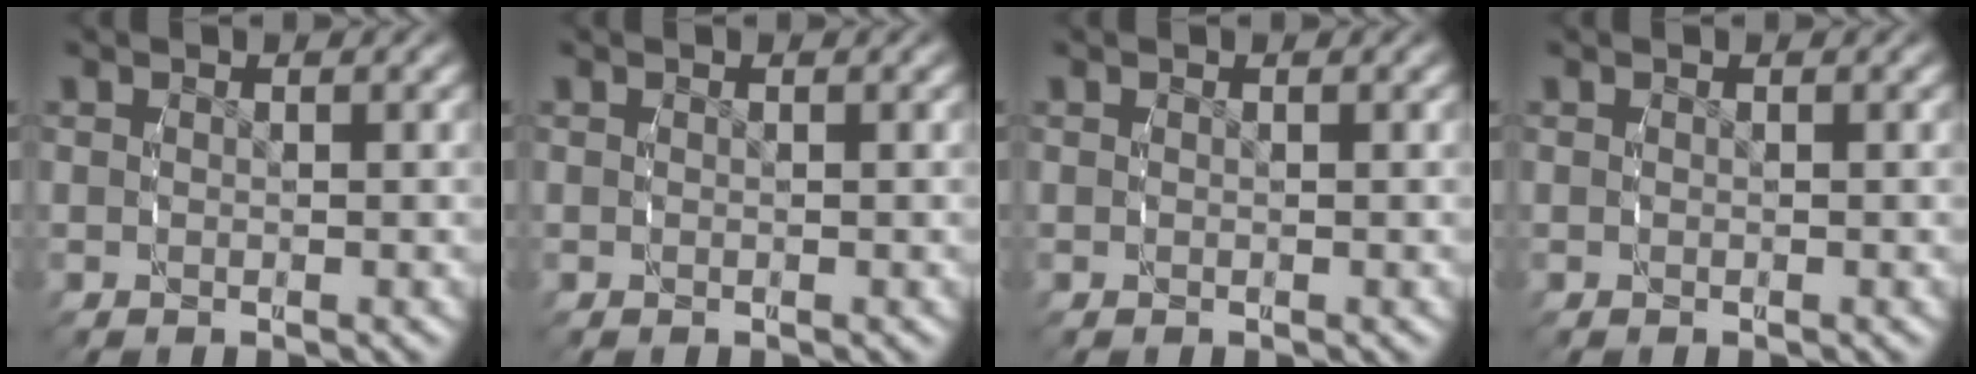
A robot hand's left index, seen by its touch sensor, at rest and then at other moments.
{"total": 0.0}
{"total": 0.0}
{"total": 0.0}